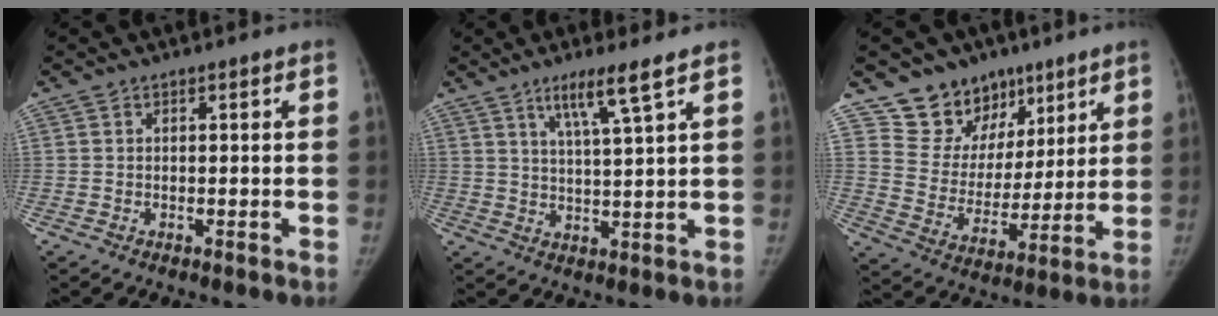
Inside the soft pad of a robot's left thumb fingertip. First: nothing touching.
{"total": 6.7, "force": [4.2, -0.3, 5.3], "torque": [-0.099, -0.028, 0.080]}
{"total": 13.8, "force": [9.3, 9.8, 2.6], "torque": [0.013, -0.057, 0.173]}